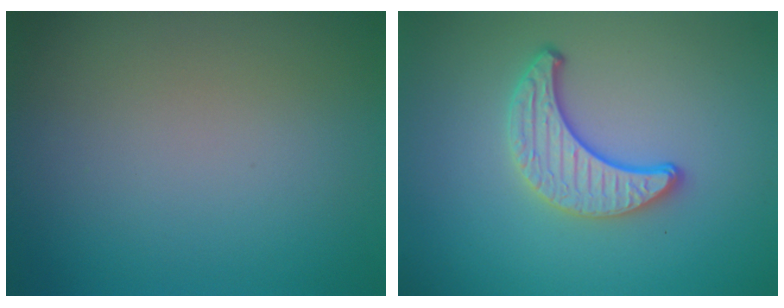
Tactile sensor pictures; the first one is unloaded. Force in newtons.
{"total": 3.6, "press": 3.1, "slide": 1.8}